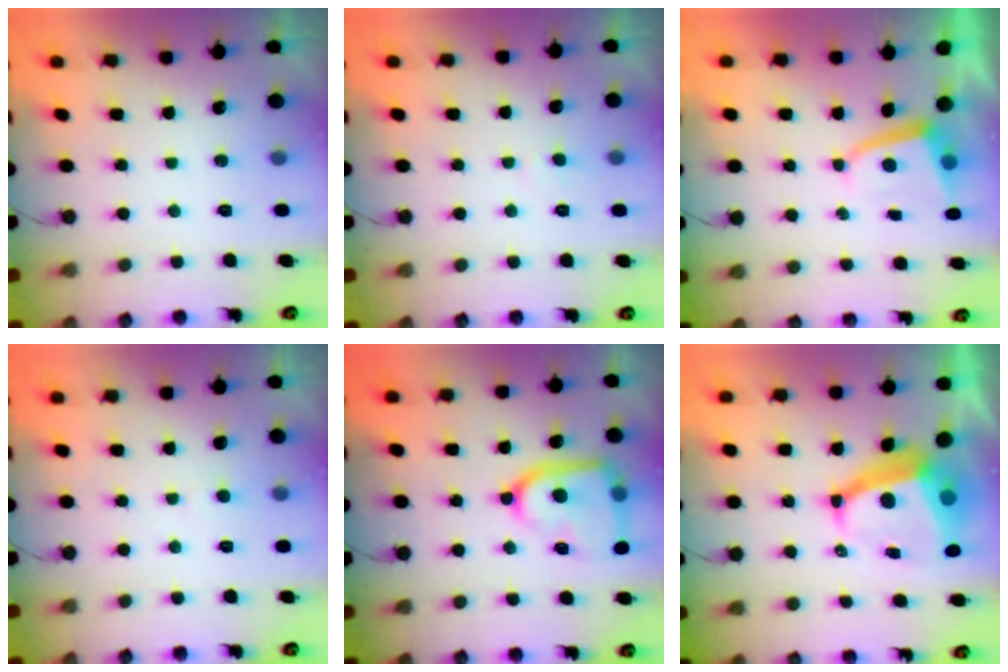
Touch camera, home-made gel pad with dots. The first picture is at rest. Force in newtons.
{"total": 2.6, "press": 2.6, "slide": 0.2}
{"total": 2.6, "press": 2.6, "slide": 0.4}
{"total": 2.4, "press": 2.4, "slide": 0.2}
{"total": 18.1, "press": 18.0, "slide": 1.8}
{"total": 9.3, "press": 9.3, "slide": 1.0}